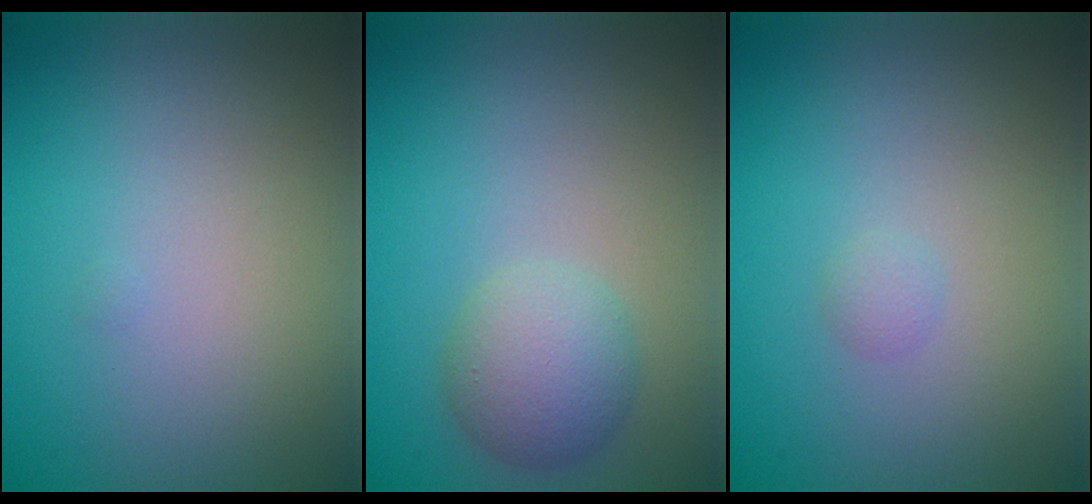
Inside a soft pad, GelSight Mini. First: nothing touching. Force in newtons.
{"total": 3.4, "press": 3.4, "slide": 0.1}
{"total": 0.7, "press": 0.7, "slide": 0.0}